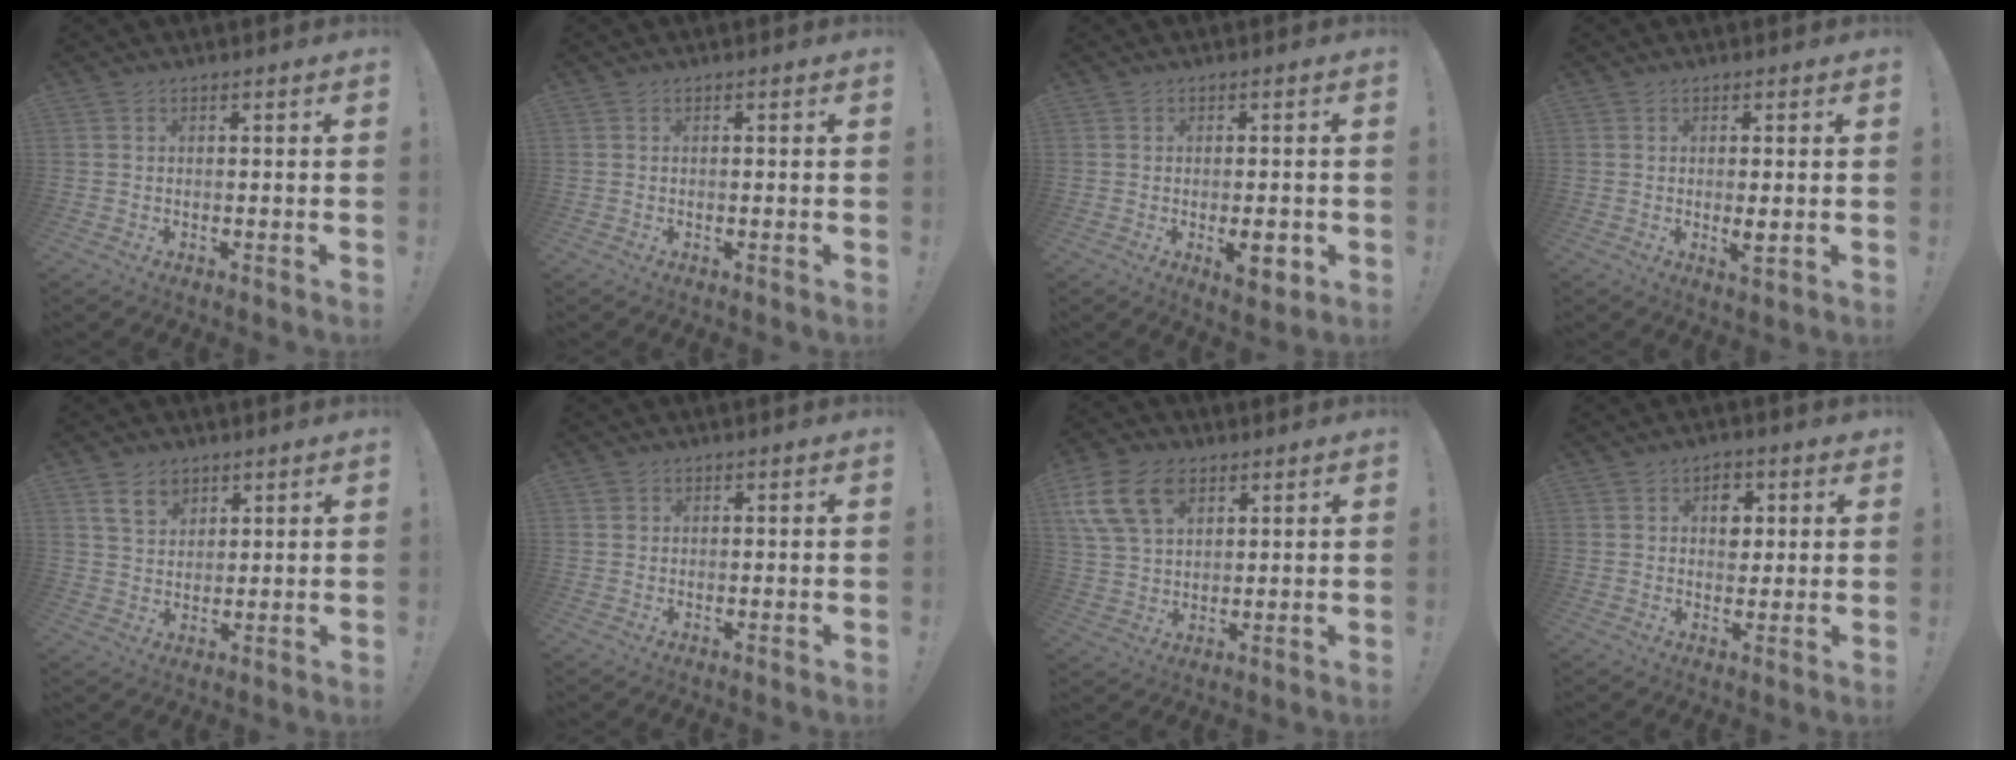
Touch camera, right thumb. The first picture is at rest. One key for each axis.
{"total": 0.0}
{"total": 6.3, "fx": -1.8, "fy": 2.6, "fz": 5.5, "tx": -0.063, "ty": 0.001, "tz": -0.026}
{"total": 3.1, "fx": -0.1, "fy": 0.7, "fz": 3.1, "tx": -0.043, "ty": -0.006, "tz": -0.001}
{"total": 7.6, "fx": 4.6, "fy": 5.2, "fz": 3.1, "tx": -0.047, "ty": -0.018, "tz": 0.089}
{"total": 0.7, "fx": 0.4, "fy": 0.6, "fz": 0.1, "tx": -0.010, "ty": 0.004, "tz": 0.009}
{"total": 14.1, "fx": 6.7, "fy": 9.5, "fz": 8.0, "tx": -0.158, "ty": -0.020, "tz": 0.132}
{"total": 6.4, "fx": 1.8, "fy": 5.0, "fz": 3.5, "tx": -0.024, "ty": -0.007, "tz": 0.024}